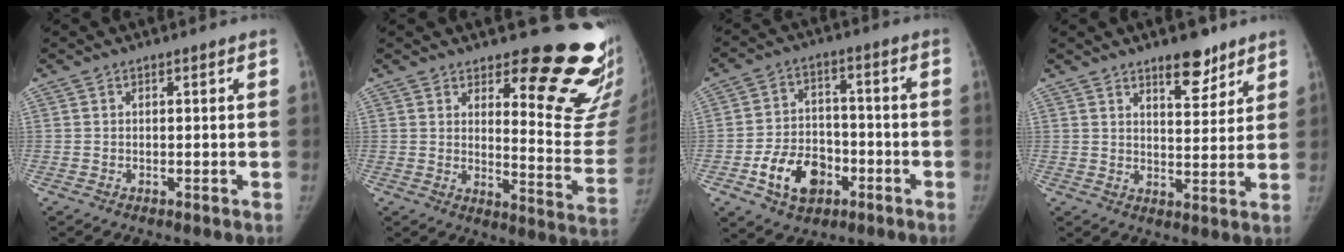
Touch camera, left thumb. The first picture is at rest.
{"total": 18.8, "force": [14.2, 5.4, 11.1], "torque": [-0.093, -0.144, 0.176]}
{"total": 11.7, "force": [-4.9, 8.2, 6.7], "torque": [-0.084, 0.027, -0.080]}
{"total": 7.5, "force": [5.4, 3.1, 4.2], "torque": [-0.034, -0.037, 0.081]}